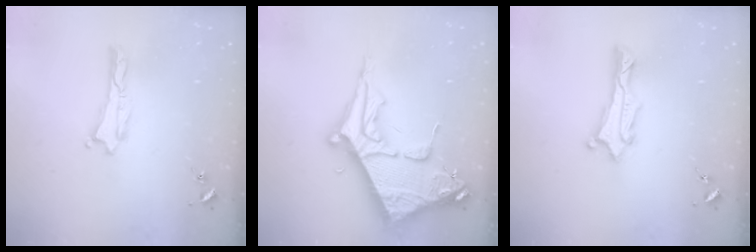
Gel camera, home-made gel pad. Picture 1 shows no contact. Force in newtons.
{"total": 11.3, "press": 11.2, "slide": 1.2}
{"total": 1.3, "press": 1.3, "slide": 0.1}